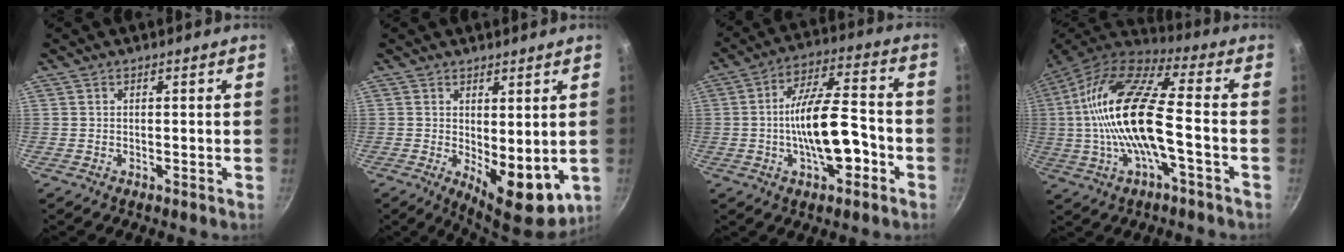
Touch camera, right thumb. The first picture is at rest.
{"total": 9.7, "force": [-0.2, 4.4, 8.6], "torque": [-0.096, -0.015, 0.010]}
{"total": 14.4, "force": [-3.9, 5.9, 12.5], "torque": [-0.191, 0.040, -0.068]}
{"total": 20.2, "force": [-1.9, 7.1, 18.9], "torque": [-0.364, 0.036, -0.049]}